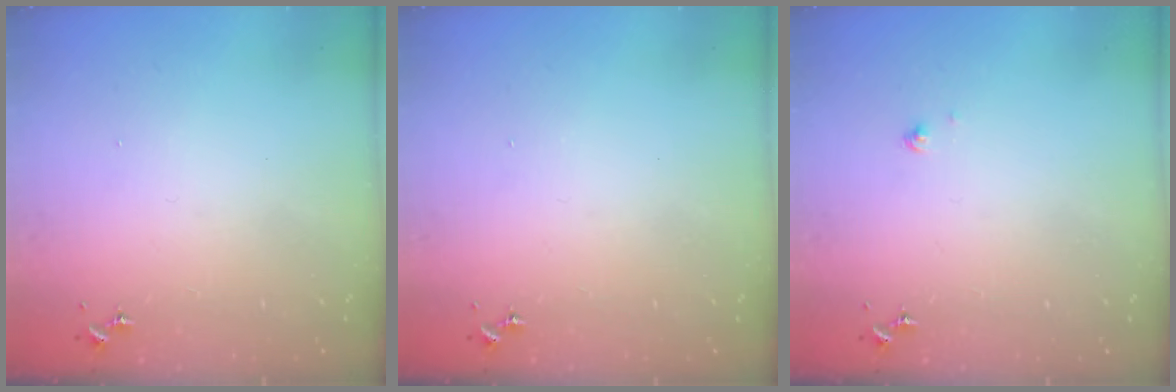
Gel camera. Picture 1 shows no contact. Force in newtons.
{"total": 0.0}
{"total": 1.2, "press": 1.2, "slide": 0.1}